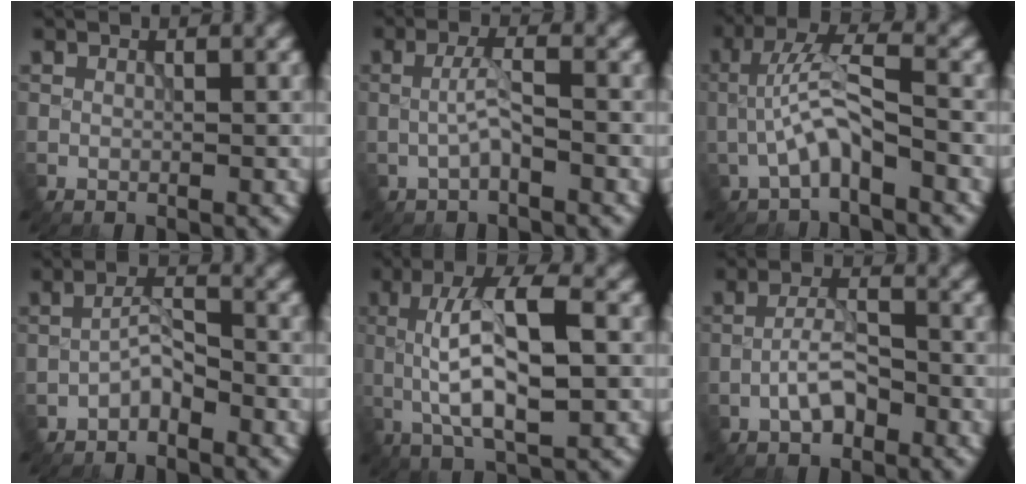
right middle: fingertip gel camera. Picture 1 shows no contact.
{"total": 2.1, "force": [-0.6, 0.5, 1.9], "torque": [-0.040, 0.007, -0.017]}
{"total": 4.1, "force": [-1.5, 1.1, 3.6], "torque": [-0.075, 0.019, -0.034]}
{"total": 2.0, "force": [-1.4, 0.7, 1.3], "torque": [-0.019, 0.013, -0.030]}
{"total": 8.9, "force": [0.2, 3.0, 8.4], "torque": [-0.147, 0.014, -0.003]}
{"total": 3.3, "force": [-1.5, 1.4, 2.5], "torque": [-0.046, 0.008, -0.031]}